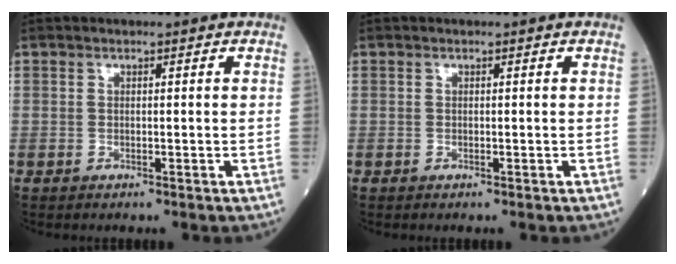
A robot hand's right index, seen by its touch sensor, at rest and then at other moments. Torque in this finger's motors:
{"motor_torque": [0.00, 0.00, 0.00, 0.00]}